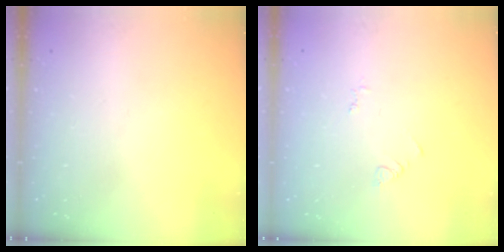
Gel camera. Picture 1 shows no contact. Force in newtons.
{"total": 2.9, "press": 2.9, "slide": 0.4}